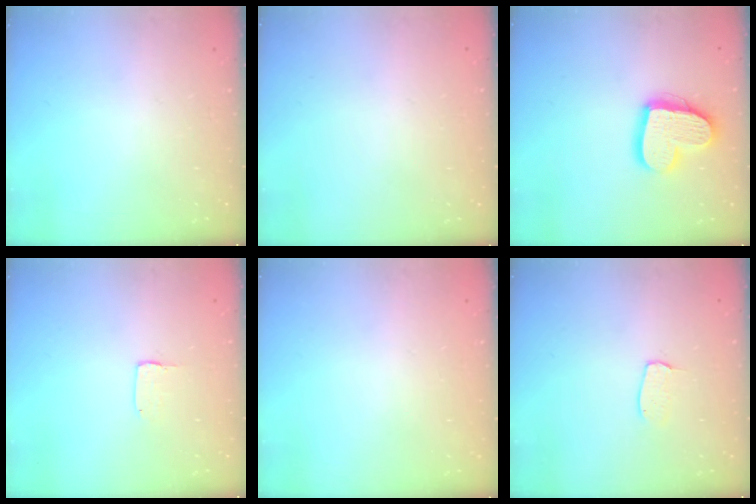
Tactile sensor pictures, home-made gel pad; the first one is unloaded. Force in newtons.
{"total": 0.0}
{"total": 16.4, "press": 16.4, "slide": 1.5}
{"total": 2.0, "press": 2.0, "slide": 0.1}
{"total": 0.0}
{"total": 4.0, "press": 4.0, "slide": 0.2}